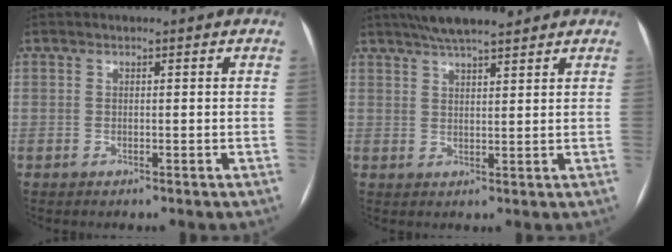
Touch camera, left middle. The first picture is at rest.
{"total": 8.5, "force": [6.9, 1.2, 4.7], "torque": [-0.072, 0.026, 0.110]}